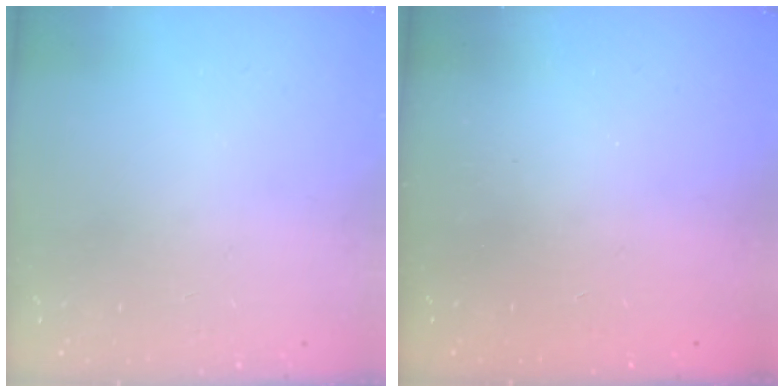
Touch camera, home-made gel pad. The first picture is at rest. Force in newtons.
{"total": 2.3, "press": 2.2, "slide": 0.7}